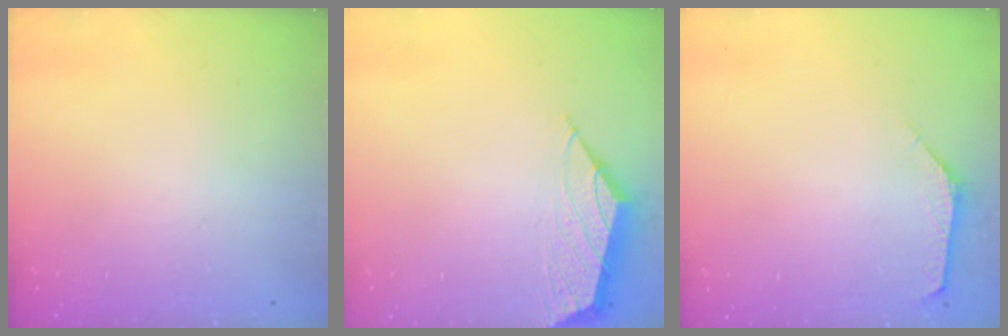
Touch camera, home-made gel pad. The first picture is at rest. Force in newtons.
{"total": 2.3, "press": 2.2, "slide": 0.4}
{"total": 1.7, "press": 1.7, "slide": 0.4}